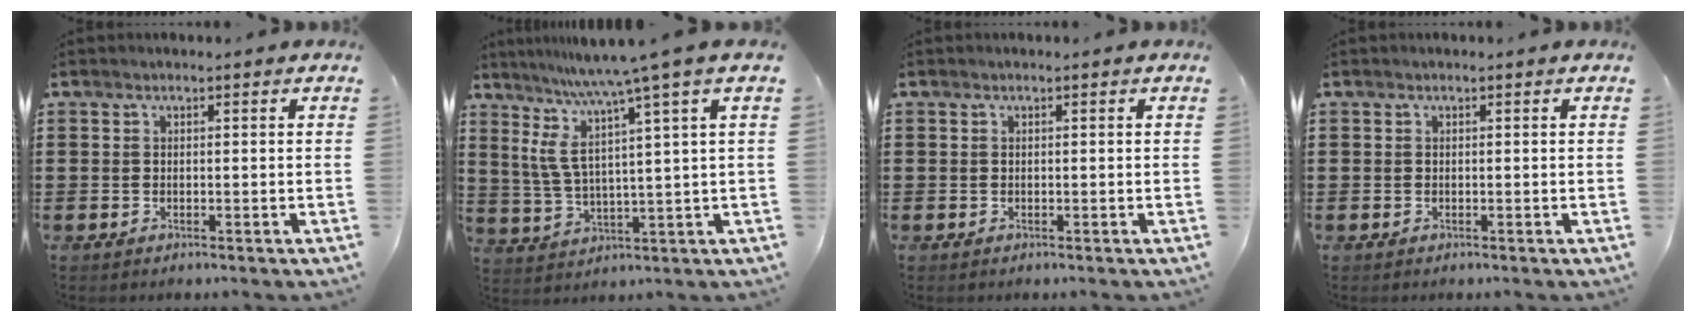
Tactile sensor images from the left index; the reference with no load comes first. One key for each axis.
{"total": 8.2, "fx": 5.3, "fy": -0.9, "fz": 6.1, "tx": -0.142, "ty": -0.037, "tz": 0.082}
{"total": 0.0}
{"total": 0.0}